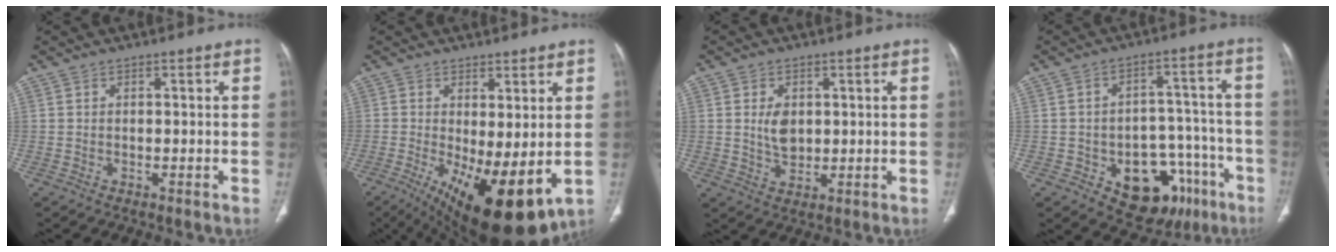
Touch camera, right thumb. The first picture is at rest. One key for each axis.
{"total": 14.9, "fx": -3.1, "fy": 5.5, "fz": 13.5, "tx": -0.219, "ty": -0.028, "tz": -0.027}
{"total": 5.0, "fx": 0.8, "fy": 3.5, "fz": 3.5, "tx": -0.047, "ty": -0.008, "tz": 0.019}
{"total": 16.9, "fx": -8.0, "fy": 10.6, "fz": 10.4, "tx": -0.092, "ty": 0.061, "tz": -0.098}